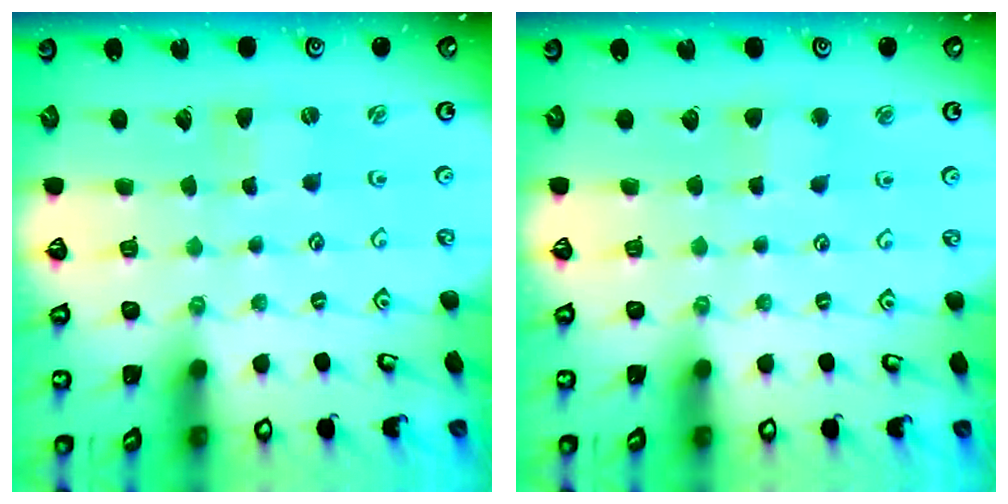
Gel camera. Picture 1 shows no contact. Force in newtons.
{"total": 3.7, "press": 3.6, "slide": 0.4}